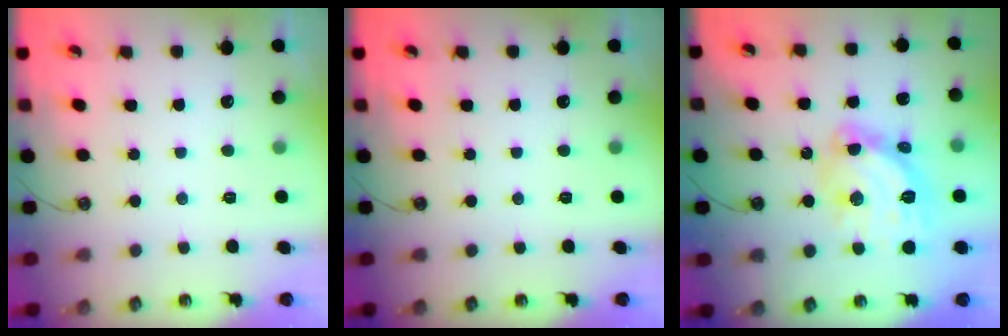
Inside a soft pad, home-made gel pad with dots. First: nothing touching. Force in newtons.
{"total": 0.0}
{"total": 15.6, "press": 15.5, "slide": 1.3}